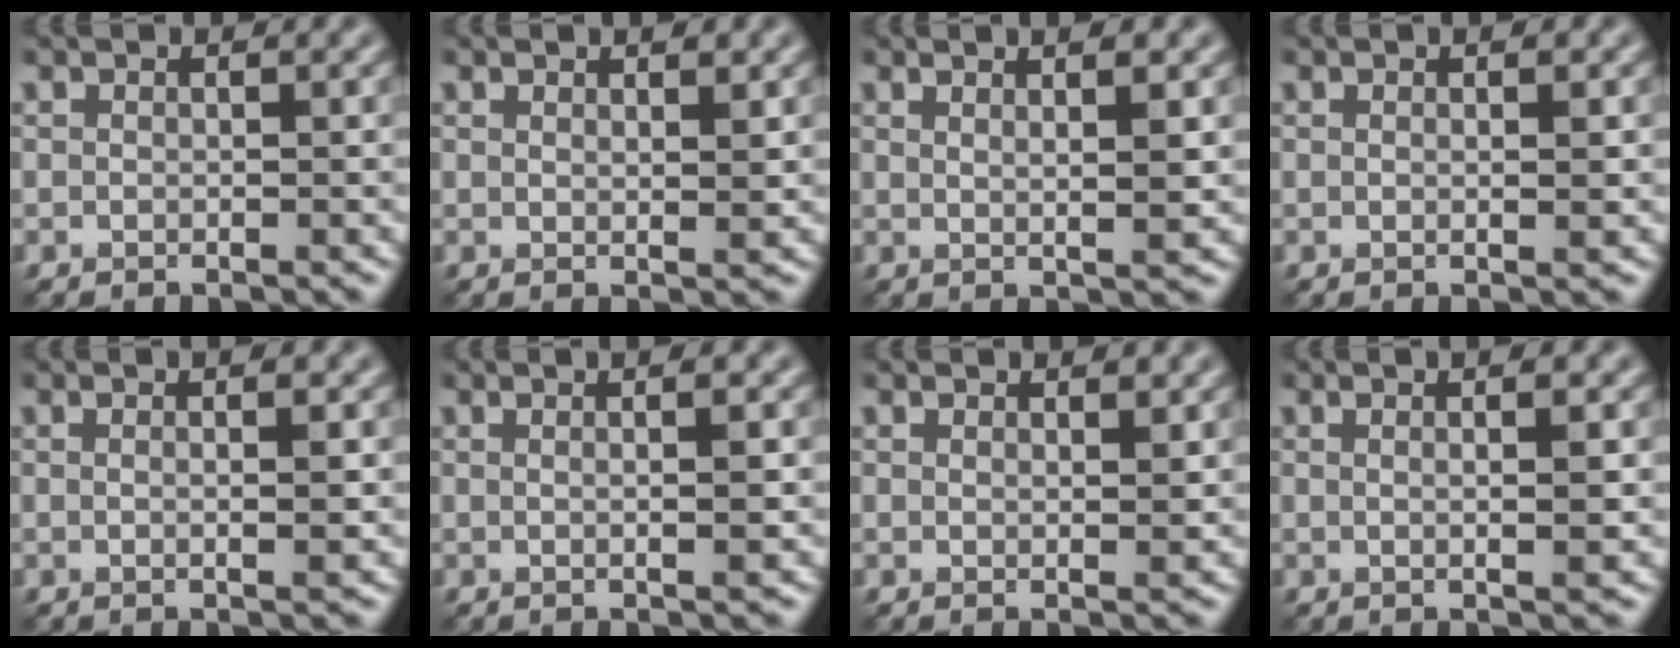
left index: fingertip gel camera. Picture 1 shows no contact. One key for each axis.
{"total": 2.0, "fx": 1.1, "fy": 0.5, "fz": 1.6, "tx": -0.016, "ty": 0.001, "tz": 0.016}
{"total": 4.4, "fx": 1.8, "fy": 1.3, "fz": 3.8, "tx": -0.034, "ty": 0.002, "tz": 0.008}
{"total": 2.0, "fx": 0.4, "fy": 0.5, "fz": 1.9, "tx": -0.020, "ty": -0.004, "tz": 0.003}
{"total": 3.2, "fx": 0.6, "fy": 0.9, "fz": 3.0, "tx": -0.025, "ty": -0.003, "tz": -0.005}
{"total": 4.1, "fx": 0.9, "fy": 1.5, "fz": 3.7, "tx": -0.023, "ty": 0.010, "tz": -0.011}
{"total": 1.6, "fx": 1.0, "fy": 0.3, "fz": 1.2, "tx": -0.013, "ty": 0.001, "tz": 0.014}
{"total": 4.2, "fx": 0.9, "fy": 1.3, "fz": 3.9, "tx": -0.037, "ty": 0.003, "tz": -0.004}